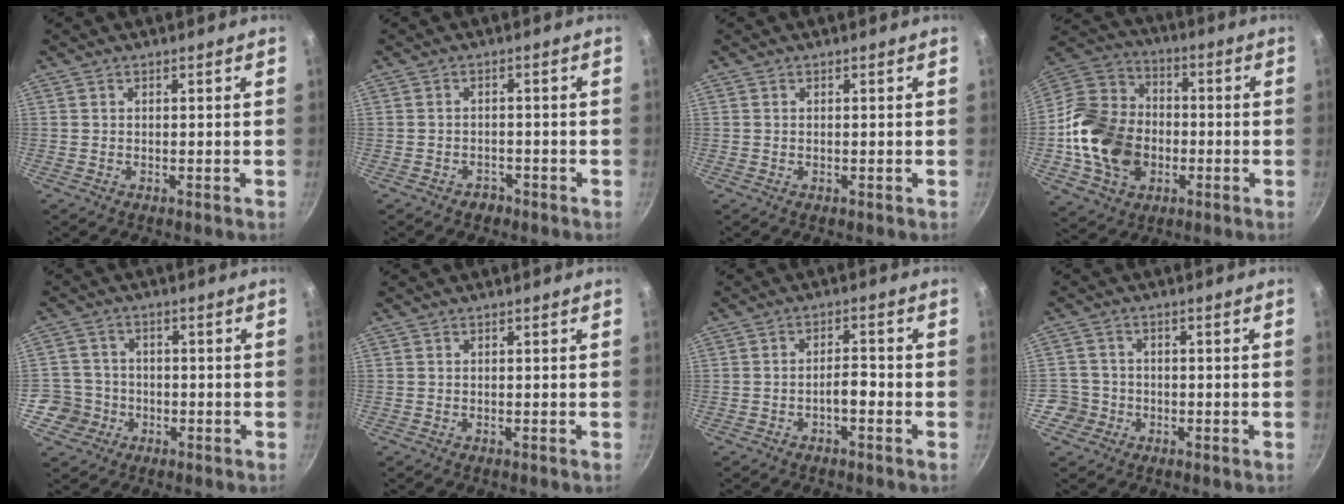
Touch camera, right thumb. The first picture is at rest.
{"total": 2.1, "force": [-1.5, 1.4, 0.4], "torque": [0.008, 0.019, -0.015]}
{"total": 0.0}
{"total": 20.9, "force": [-3.3, 16.2, 12.8], "torque": [-0.220, 0.039, -0.058]}
{"total": 6.5, "force": [-2.2, 6.1, 0.7], "torque": [0.017, 0.031, -0.042]}
{"total": 0.0}
{"total": 3.1, "force": [-1.5, 1.2, 2.4], "torque": [-0.032, 0.022, -0.025]}
{"total": 5.4, "force": [-1.9, 4.9, 0.7], "torque": [0.009, 0.029, -0.035]}